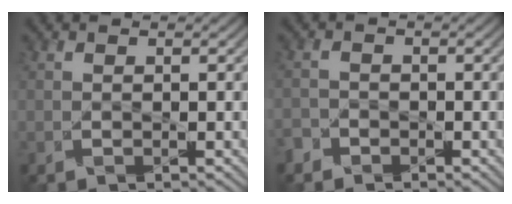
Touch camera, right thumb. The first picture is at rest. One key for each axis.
{"total": 1.6, "fx": -1.3, "fy": 0.9, "fz": 0.3, "tx": -0.006, "ty": 0.002, "tz": -0.033}